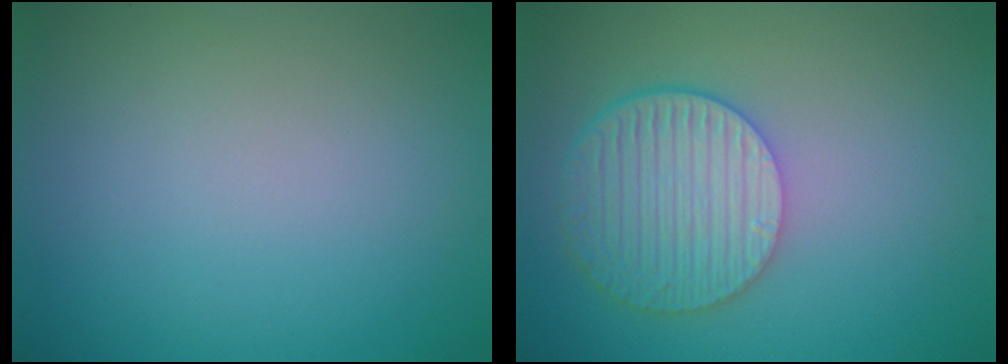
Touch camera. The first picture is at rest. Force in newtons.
{"total": 6.1, "press": 4.8, "slide": 3.8}